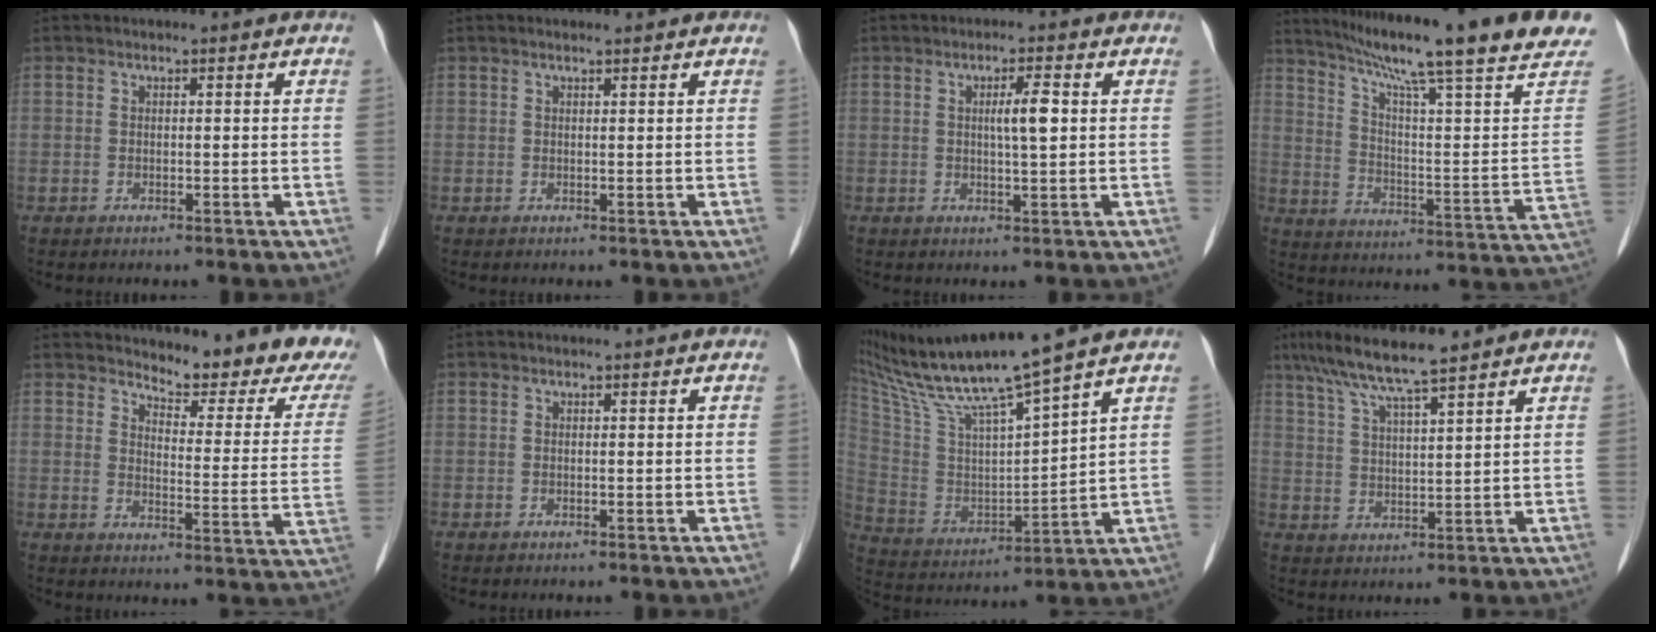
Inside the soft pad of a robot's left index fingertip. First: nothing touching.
{"total": 1.1, "force": [1.0, 0.1, 0.6], "torque": [-0.014, 0.013, 0.018]}
{"total": 3.4, "force": [0.6, 0.3, 3.3], "torque": [-0.057, 0.002, 0.011]}
{"total": 23.8, "force": [18.1, 0.2, 15.4], "torque": [-0.236, -0.032, 0.246]}
{"total": 14.9, "force": [13.7, 2.1, 5.5], "torque": [-0.064, -0.069, 0.151]}
{"total": 0.0}
{"total": 17.2, "force": [14.4, -1.0, 9.4], "torque": [-0.178, 0.004, 0.272]}
{"total": 9.3, "force": [7.6, 0.1, 5.4], "torque": [-0.100, 0.029, 0.135]}